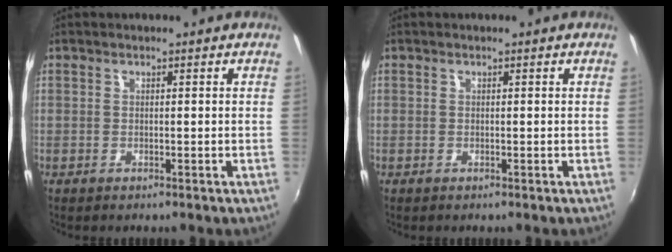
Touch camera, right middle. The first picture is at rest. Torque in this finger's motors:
{"motor_torque": [0.00, 0.00, 0.00, 0.00]}